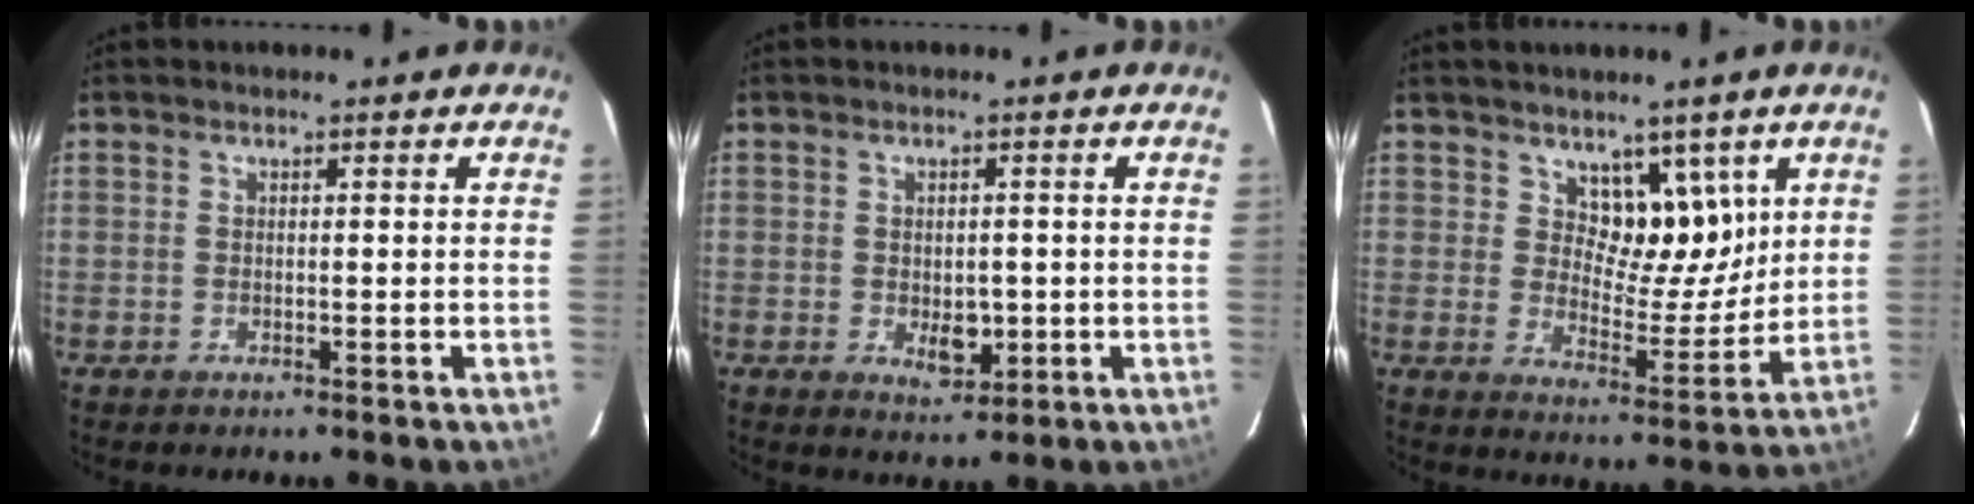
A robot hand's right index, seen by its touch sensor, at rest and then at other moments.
{"total": 3.8, "force": [-0.7, 2.2, 3.0], "torque": [-0.042, -0.004, -0.001]}
{"total": 7.5, "force": [4.1, 4.4, 4.5], "torque": [-0.054, -0.003, 0.074]}